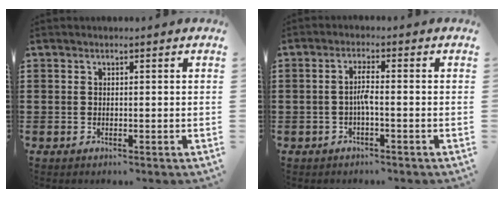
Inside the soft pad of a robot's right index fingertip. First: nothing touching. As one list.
[{"total": 2.8, "force": [-0.8, 0.2, 2.6], "torque": [-0.059, -0.002, -0.019]}]